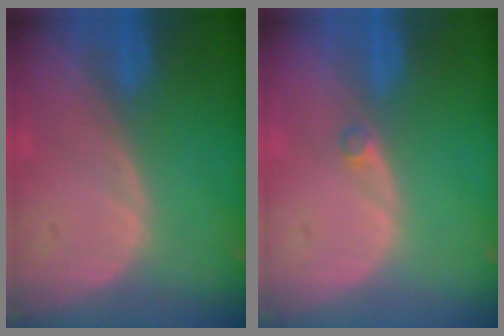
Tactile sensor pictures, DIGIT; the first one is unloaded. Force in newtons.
{"total": 1.0, "press": 0.9, "slide": 0.5}